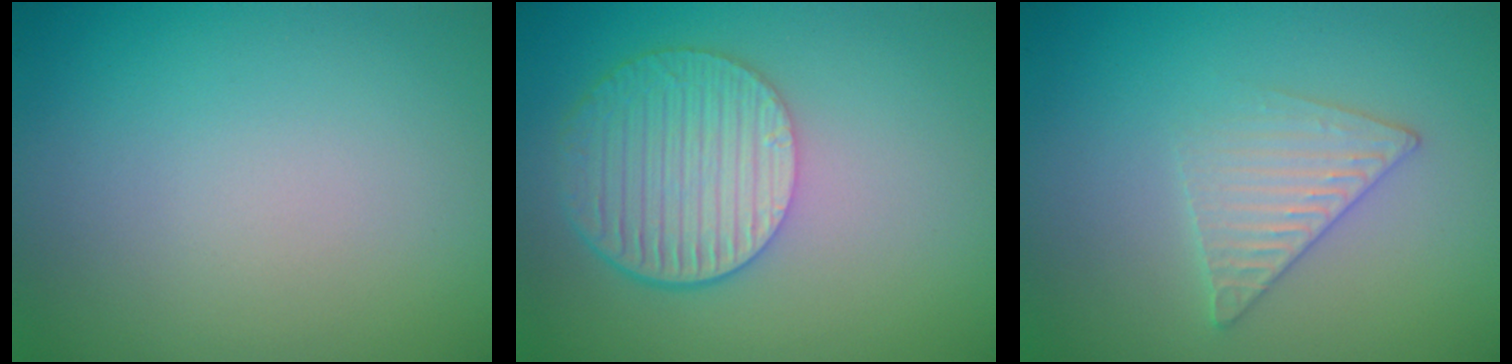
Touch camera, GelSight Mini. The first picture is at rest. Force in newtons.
{"total": 6.2, "press": 4.6, "slide": 4.2}
{"total": 2.6, "press": 2.6, "slide": 0.3}